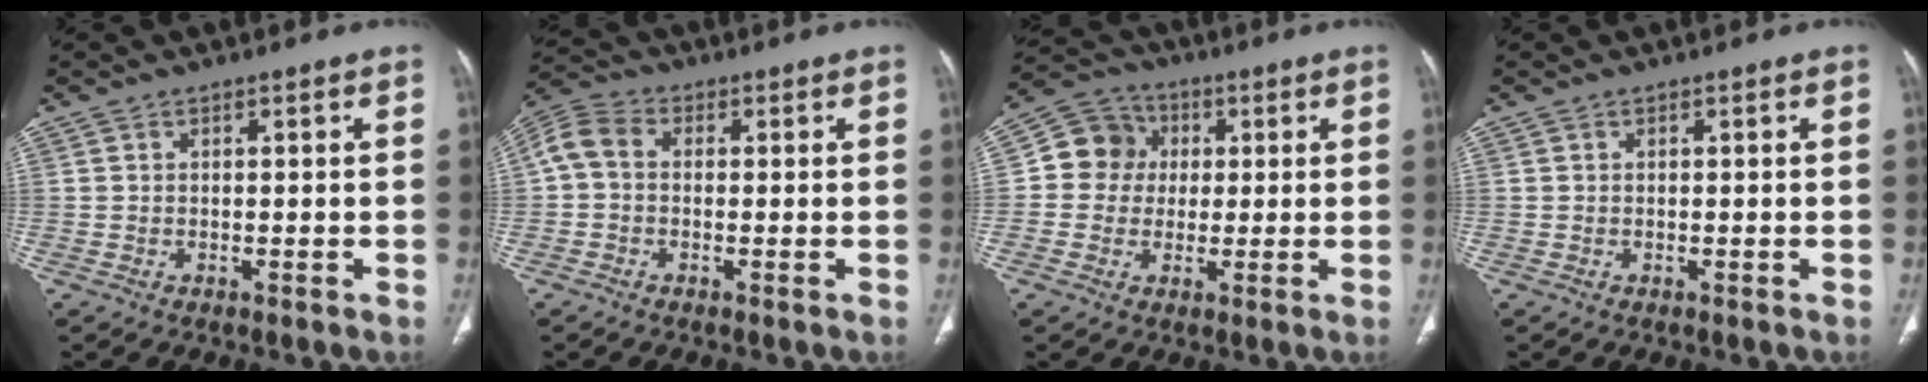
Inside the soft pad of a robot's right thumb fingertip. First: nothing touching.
{"total": 6.0, "force": [0.1, 4.4, 4.1], "torque": [-0.082, 0.019, -0.011]}
{"total": 8.7, "force": [1.0, 8.0, 3.1], "torque": [-0.026, 0.013, 0.005]}
{"total": 0.0}